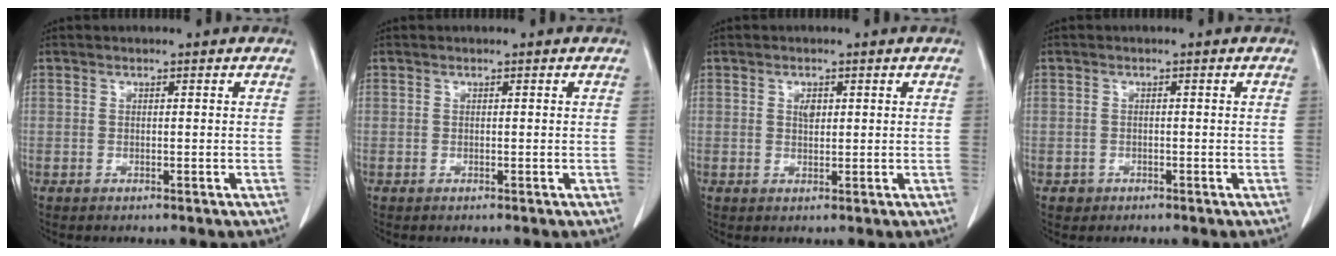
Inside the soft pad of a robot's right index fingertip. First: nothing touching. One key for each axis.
{"total": 0.0}
{"total": 1.7, "fx": 0.6, "fy": 1.0, "fz": 1.2, "tx": -0.019, "ty": -0.001, "tz": 0.011}
{"total": 1.5, "fx": -0.7, "fy": 1.3, "fz": -0.1, "tx": 0.000, "ty": 0.006, "tz": -0.012}